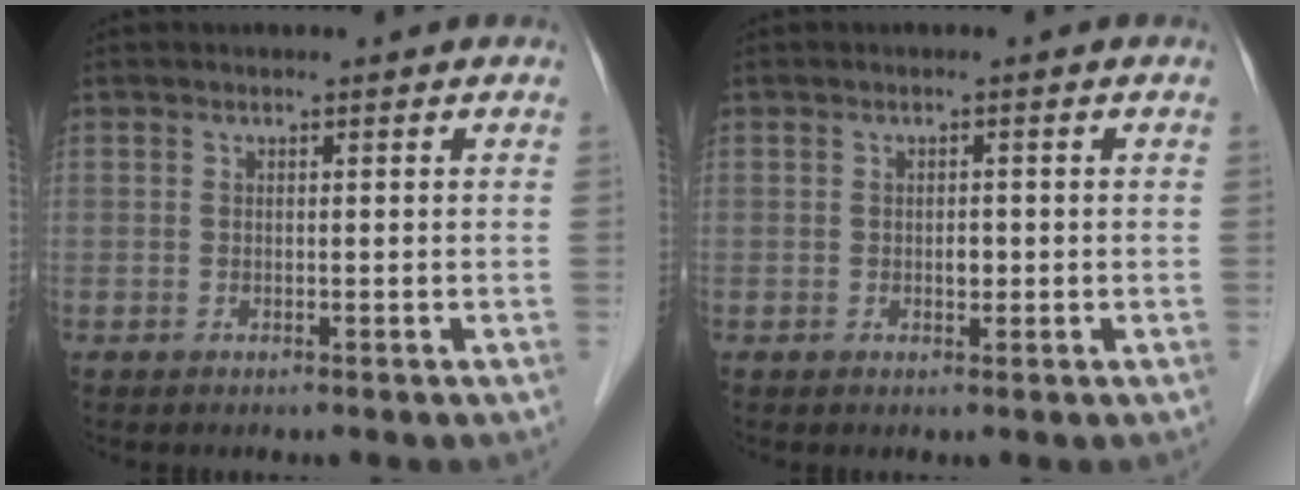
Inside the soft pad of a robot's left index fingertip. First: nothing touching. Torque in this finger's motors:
{"motor_torque": [0.08, 0.05, 0.00, 0.00]}